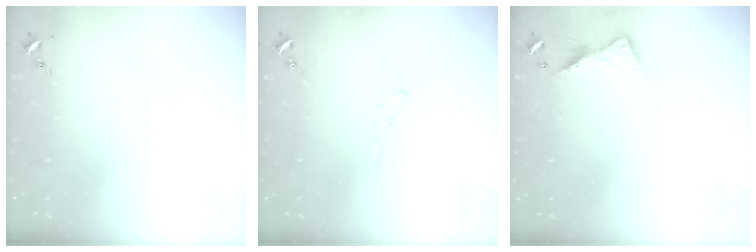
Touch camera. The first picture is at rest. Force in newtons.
{"total": 3.9, "press": 3.9, "slide": 0.5}
{"total": 6.4, "press": 6.4, "slide": 0.6}